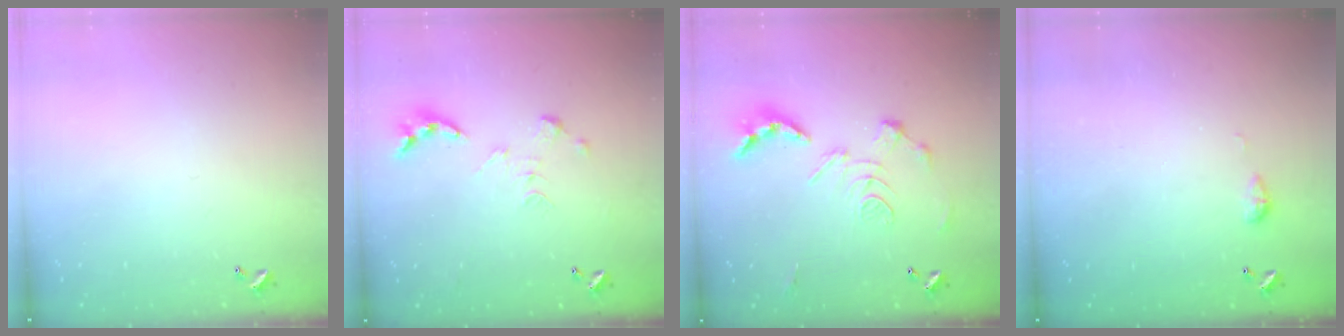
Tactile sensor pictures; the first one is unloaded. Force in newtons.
{"total": 0.0}
{"total": 2.9, "press": 2.3, "slide": 1.7}
{"total": 3.3, "press": 3.2, "slide": 0.5}